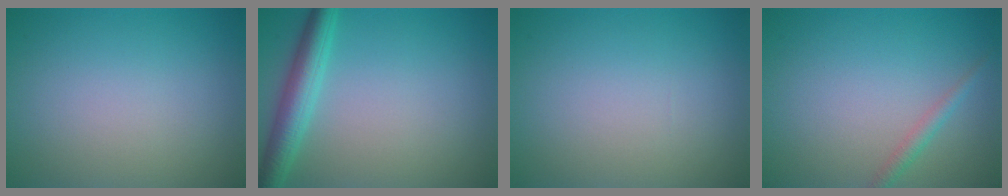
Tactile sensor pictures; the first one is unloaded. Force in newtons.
{"total": 3.9, "press": 3.9, "slide": 0.1}
{"total": 0.0}
{"total": 1.3, "press": 1.3, "slide": 0.0}